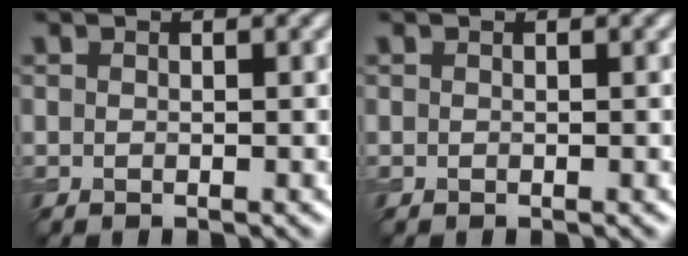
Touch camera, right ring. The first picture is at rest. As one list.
[{"total": 0.0}]